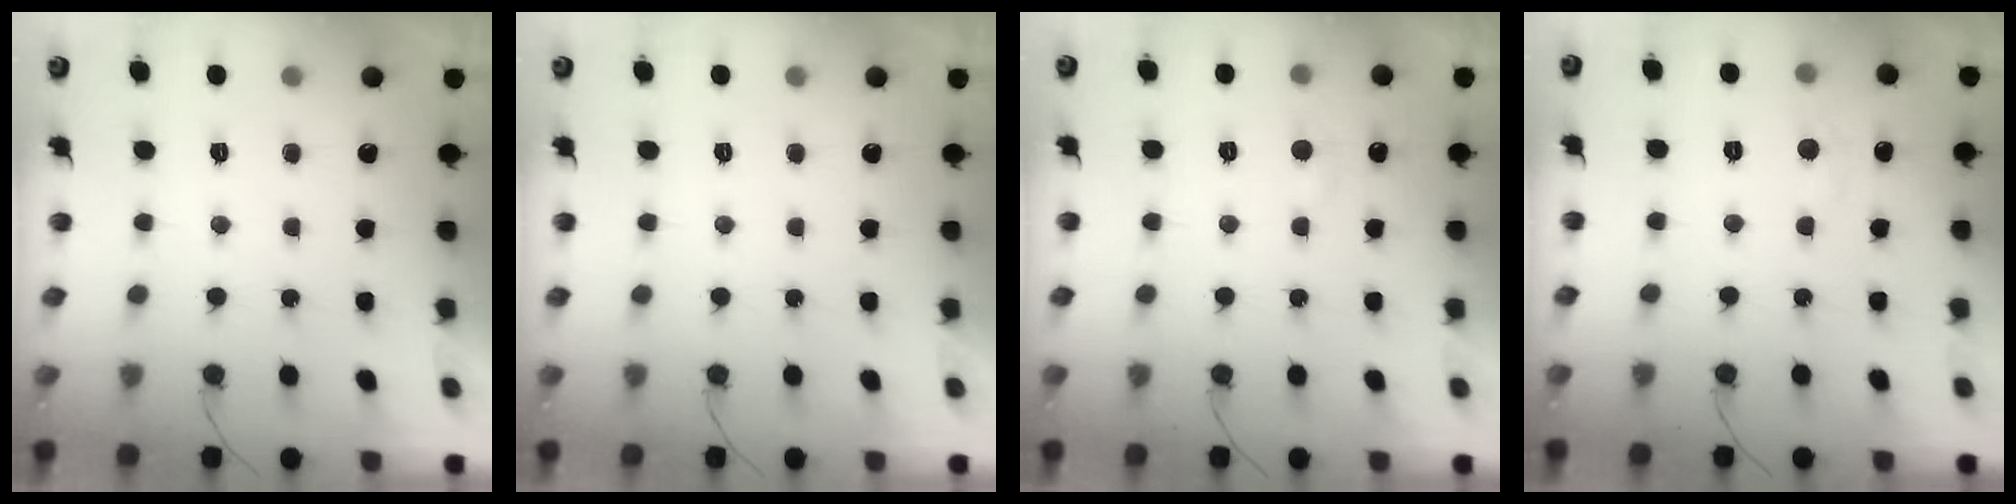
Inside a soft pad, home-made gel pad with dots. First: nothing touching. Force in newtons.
{"total": 0.0}
{"total": 3.9, "press": 3.8, "slide": 0.5}
{"total": 5.8, "press": 5.7, "slide": 0.6}